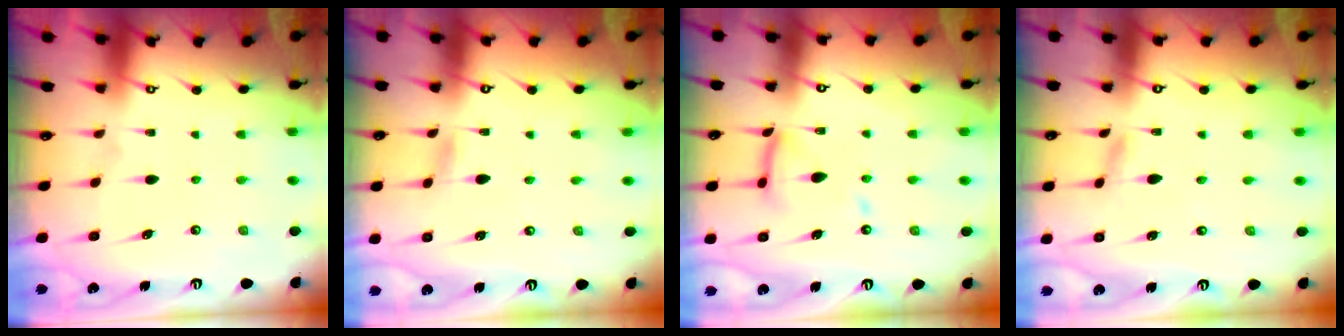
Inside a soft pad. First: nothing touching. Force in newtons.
{"total": 1.0, "press": 1.0, "slide": 0.1}
{"total": 12.0, "press": 12.0, "slide": 1.1}
{"total": 1.7, "press": 1.7, "slide": 0.1}